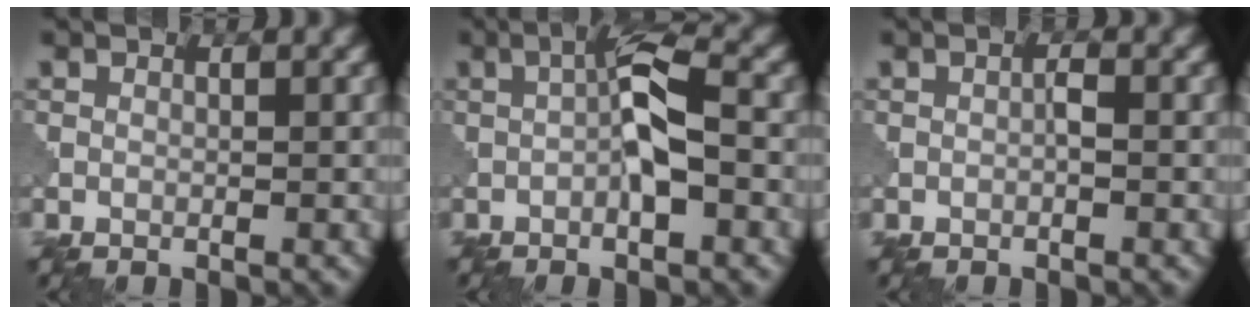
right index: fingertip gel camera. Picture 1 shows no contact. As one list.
[{"total": 4.4, "force": [-0.7, 1.0, 4.2], "torque": [-0.078, 0.012, -0.022]}, {"total": 0.8, "force": [-0.3, 0.1, 0.7], "torque": [-0.014, 0.003, -0.005]}]